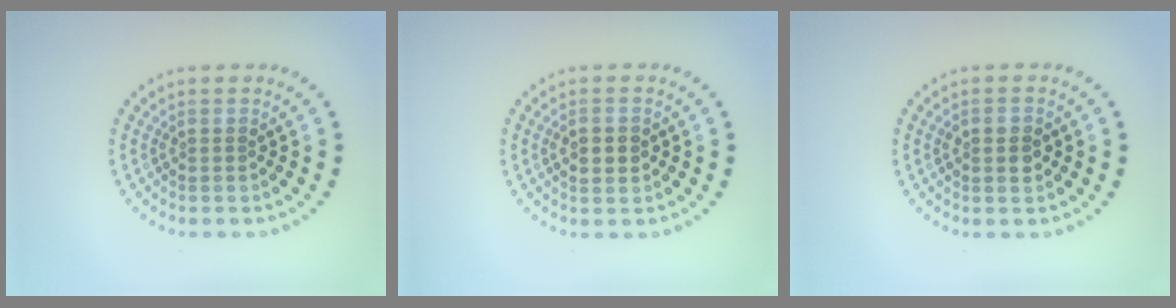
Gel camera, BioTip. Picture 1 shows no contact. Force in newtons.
{"total": 2.2, "press": 2.2, "slide": 0.2}
{"total": 2.4, "press": 2.4, "slide": 0.1}